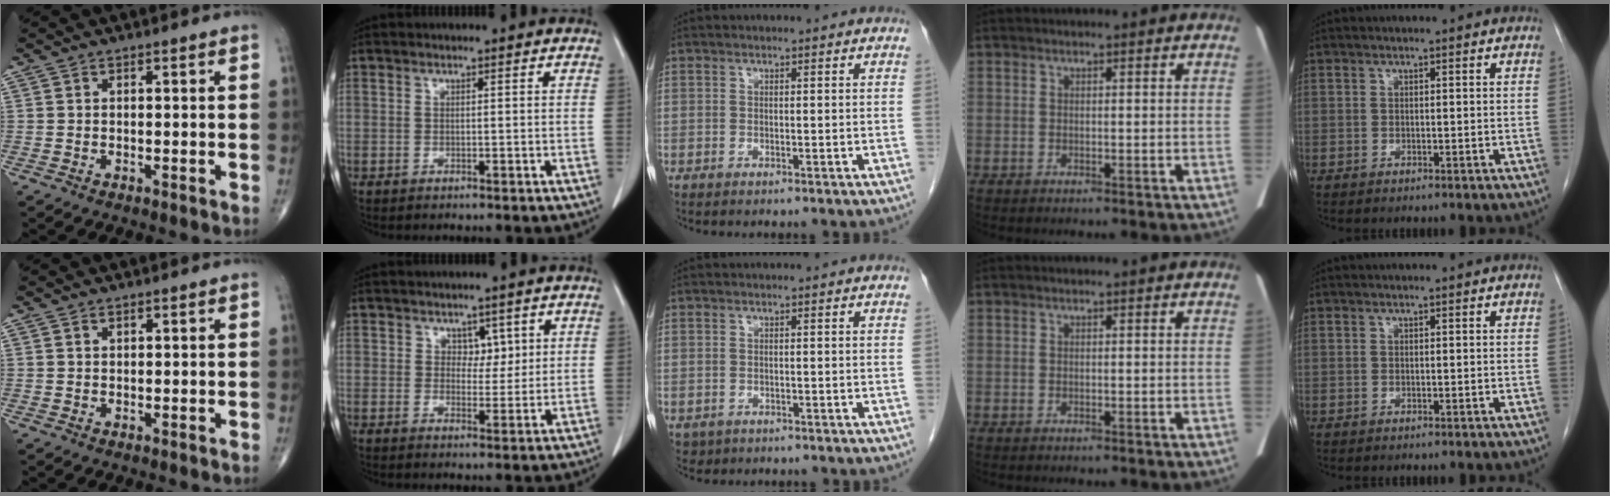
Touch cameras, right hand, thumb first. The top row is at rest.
{"thumb": {"total": 0.7, "force": [0.5, 0.4, 0.4], "torque": [-0.003, -0.003, 0.007]}, "index": {"total": 3.3, "force": [1.4, 2.2, 2.0], "torque": [-0.018, 0.001, 0.023]}, "middle": {"total": 1.9, "force": [-0.9, 1.6, 0.3], "torque": [-0.009, 0.002, -0.009]}}